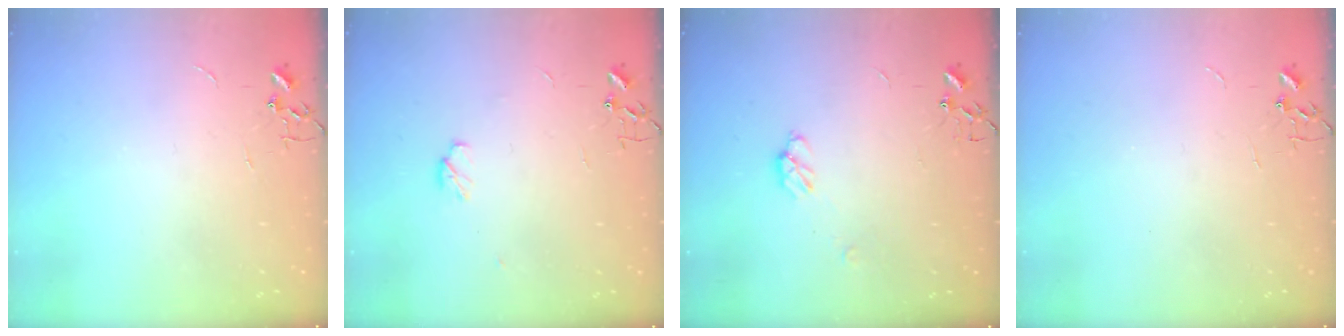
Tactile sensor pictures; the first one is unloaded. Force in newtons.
{"total": 4.5, "press": 4.4, "slide": 1.2}
{"total": 5.0, "press": 4.9, "slide": 0.5}
{"total": 0.0}